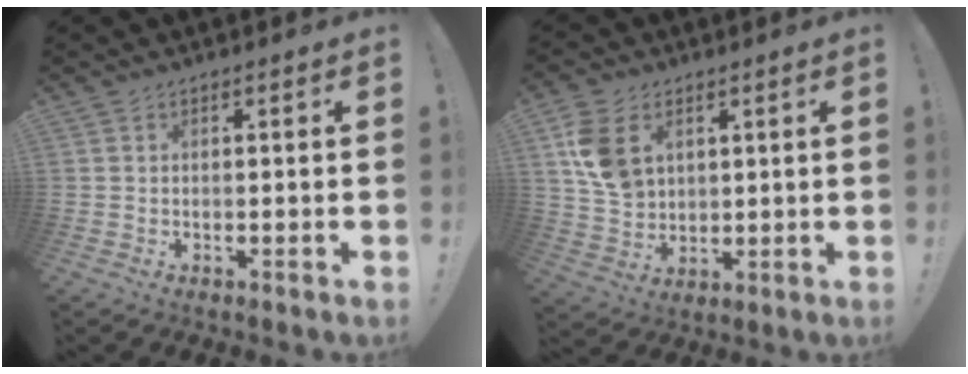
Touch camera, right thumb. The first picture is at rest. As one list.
[{"total": 11.5, "force": [4.4, 8.4, 6.5], "torque": [-0.114, -0.009, 0.088]}]